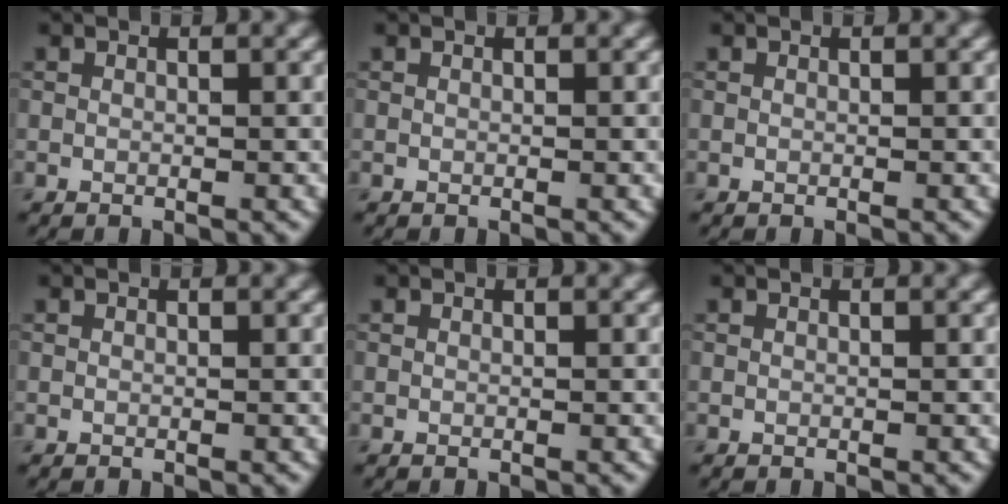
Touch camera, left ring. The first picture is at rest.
{"total": 0.0}
{"total": 0.0}
{"total": 0.0}
{"total": 0.0}
{"total": 0.0}